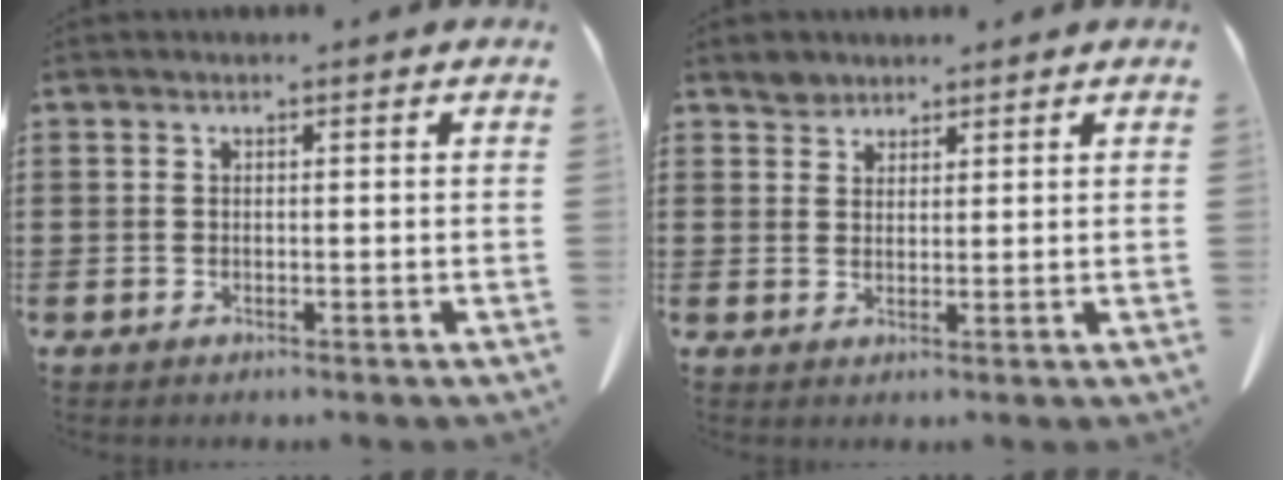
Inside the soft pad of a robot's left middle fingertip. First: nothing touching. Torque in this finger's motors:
{"motor_torque": [0.01, 0.01, 0.00, 0.00]}